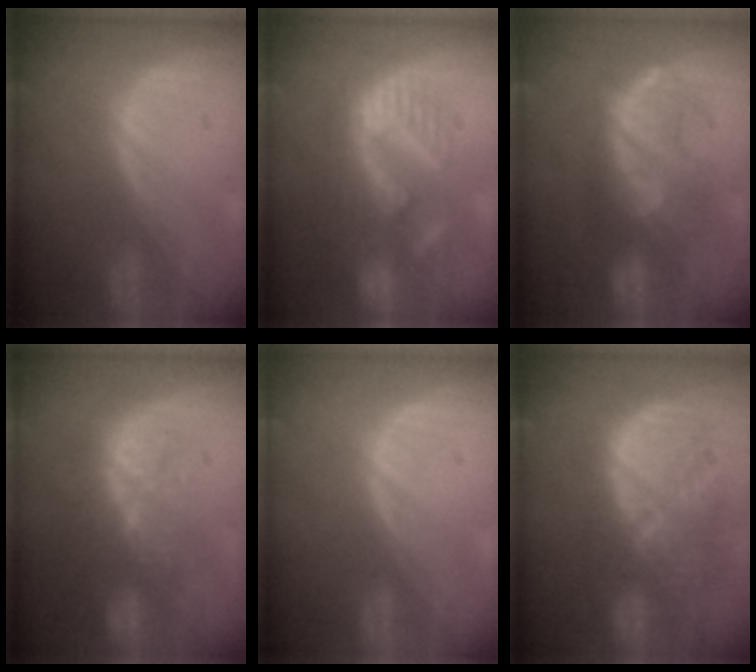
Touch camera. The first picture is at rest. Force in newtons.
{"total": 11.0, "press": 9.8, "slide": 5.0}
{"total": 8.3, "press": 8.3, "slide": 0.1}
{"total": 9.5, "press": 8.9, "slide": 3.2}
{"total": 0.0}
{"total": 12.0, "press": 11.3, "slide": 4.1}